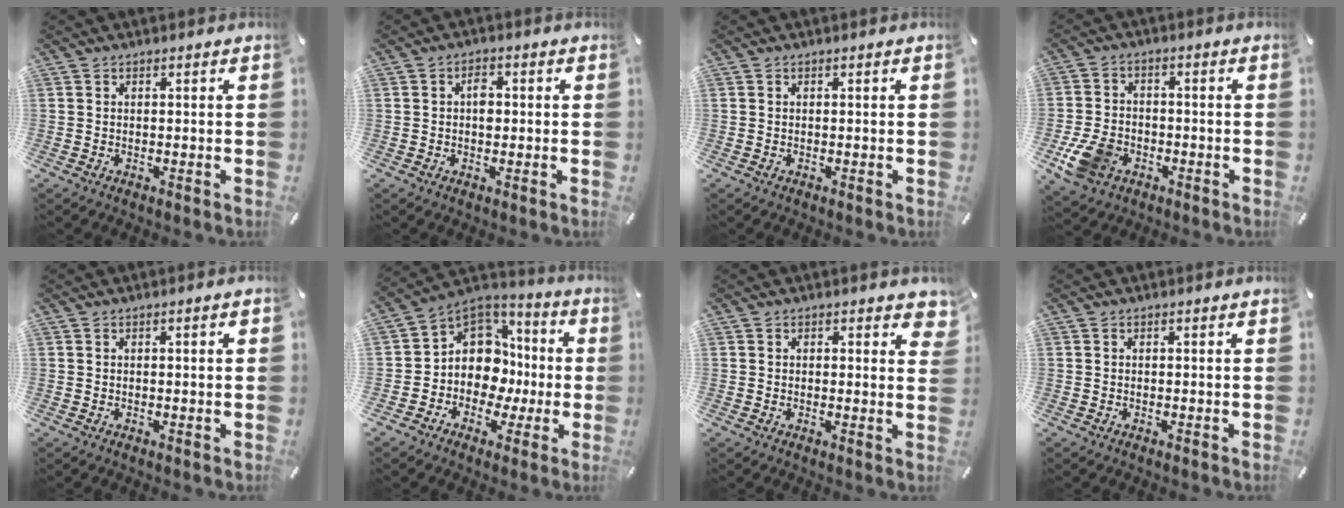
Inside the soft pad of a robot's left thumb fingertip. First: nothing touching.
{"total": 3.1, "force": [0.1, 2.1, 2.3], "torque": [-0.030, 0.000, -0.004]}
{"total": 0.0}
{"total": 8.8, "force": [-3.8, 6.4, 4.7], "torque": [-0.101, 0.012, -0.070]}
{"total": 1.3, "force": [0.2, 0.2, 1.3], "torque": [-0.024, 0.001, 0.002]}
{"total": 11.8, "force": [-0.8, 10.8, 4.7], "torque": [-0.098, -0.018, -0.006]}
{"total": 1.8, "force": [1.1, 1.0, 1.0], "torque": [0.001, -0.005, 0.014]}
{"total": 0.0}